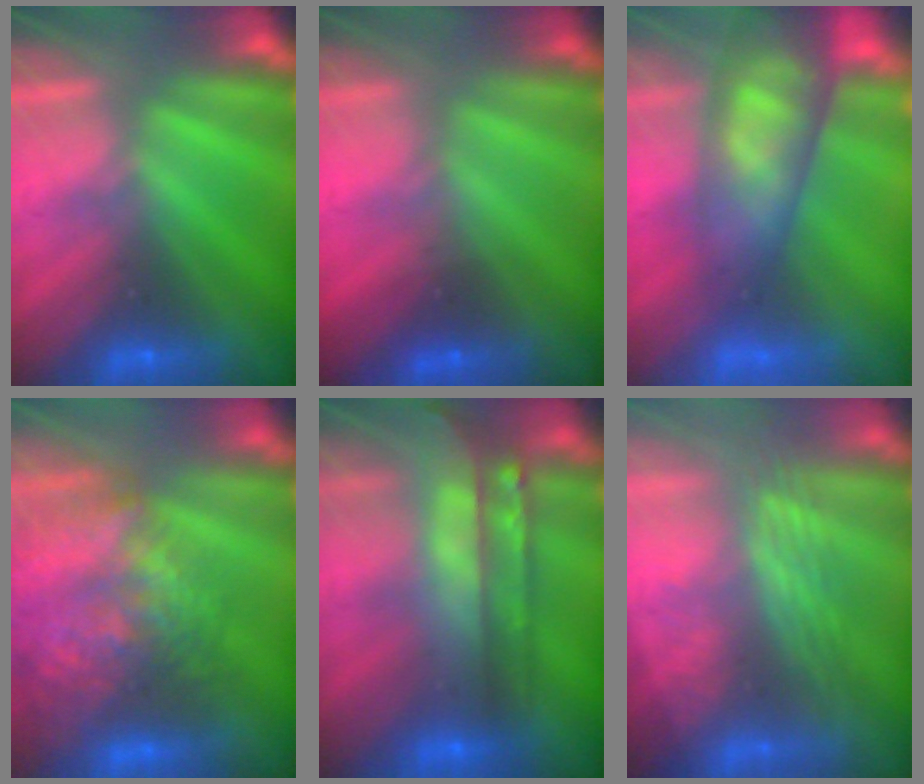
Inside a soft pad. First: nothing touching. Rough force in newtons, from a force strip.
{"total": 1.6}
{"total": 10.8}
{"total": 9.6}
{"total": 6.8}
{"total": 3.0}